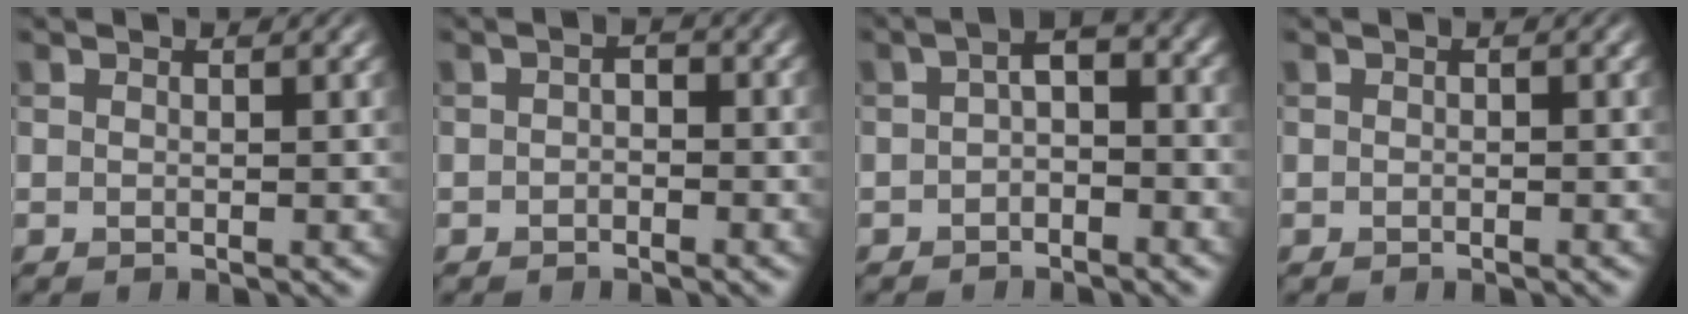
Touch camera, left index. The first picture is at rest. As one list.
[{"total": 1.1, "force": [-0.6, 0.7, 0.6], "torque": [-0.013, 0.003, -0.014]}, {"total": 3.0, "force": [-0.9, 1.6, 2.3], "torque": [-0.038, 0.010, -0.024]}, {"total": 0.0}]